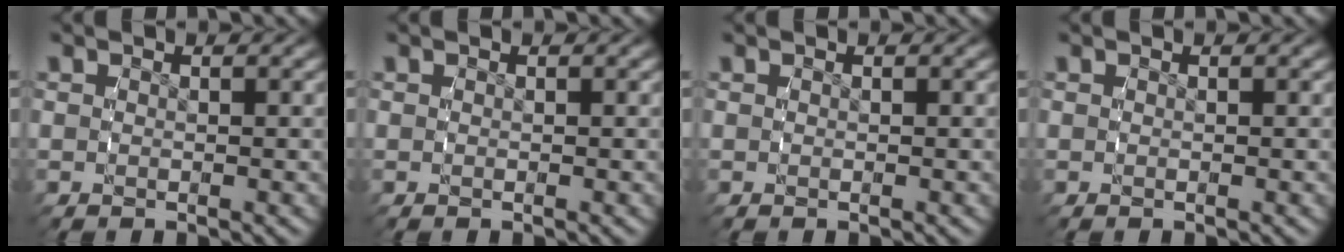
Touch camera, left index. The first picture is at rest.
{"total": 0.0}
{"total": 0.0}
{"total": 0.0}